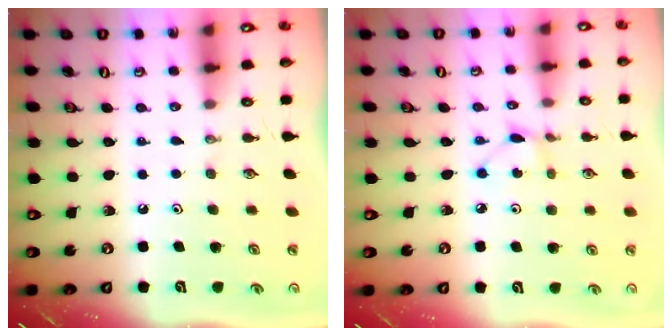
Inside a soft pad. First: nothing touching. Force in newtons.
{"total": 3.0, "press": 2.9, "slide": 0.4}